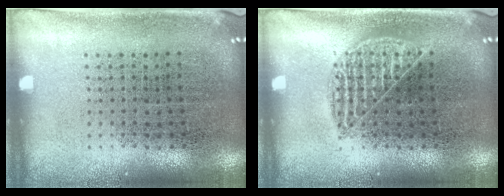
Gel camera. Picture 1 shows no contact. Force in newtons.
{"total": 1.5, "press": 1.5, "slide": 0.3}